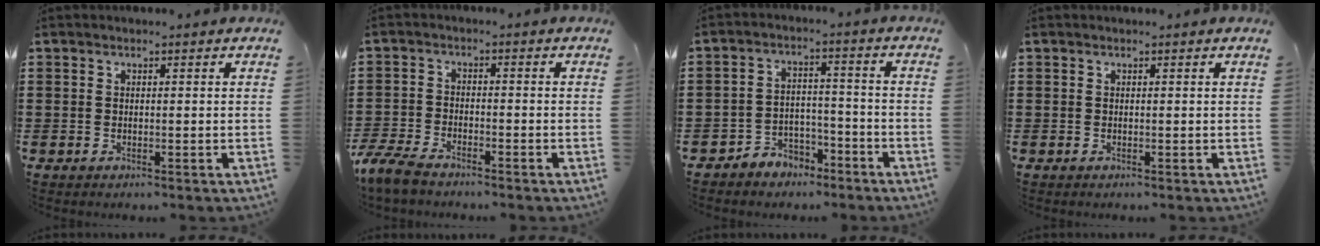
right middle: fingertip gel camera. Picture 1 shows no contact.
{"total": 4.7, "force": [-4.1, 1.1, 1.9], "torque": [-0.068, -0.009, -0.089]}
{"total": 4.1, "force": [-3.8, 1.7, 0.2], "torque": [-0.011, 0.009, -0.078]}
{"total": 0.0}